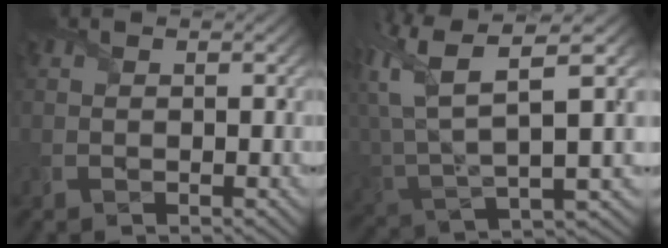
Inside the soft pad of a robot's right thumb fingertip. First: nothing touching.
{"total": 12.2, "force": [4.2, 4.9, 10.4], "torque": [-0.240, -0.001, 0.080]}